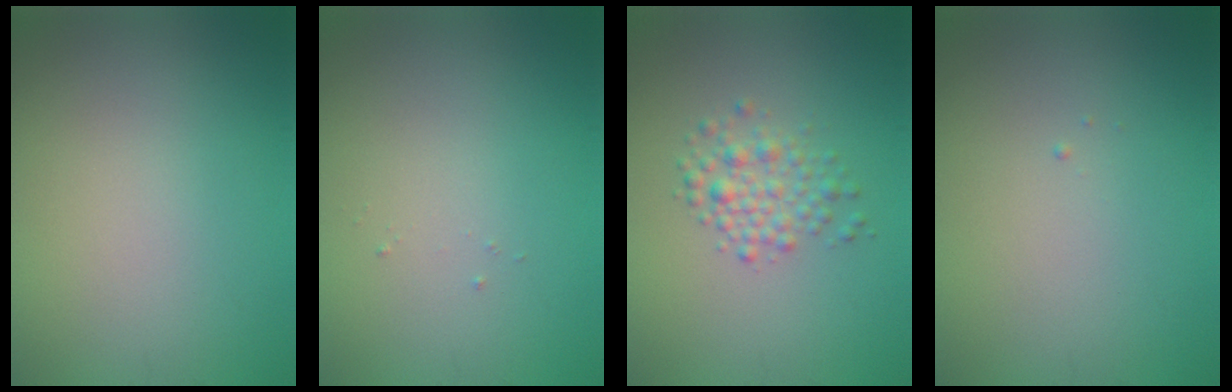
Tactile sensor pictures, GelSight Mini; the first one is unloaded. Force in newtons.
{"total": 0.0}
{"total": 2.4, "press": 2.4, "slide": 0.0}
{"total": 0.0}